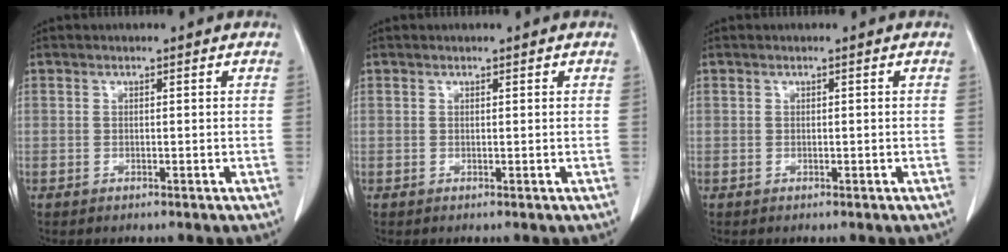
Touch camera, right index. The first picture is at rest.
{"total": 0.0}
{"total": 0.0}